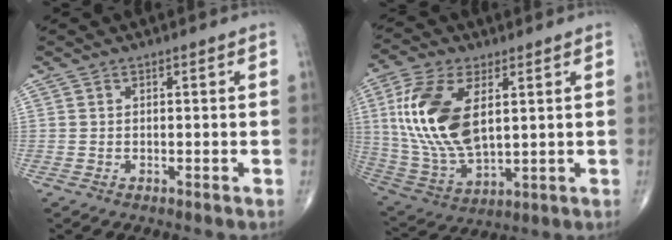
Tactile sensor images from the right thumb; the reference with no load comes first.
{"total": 18.1, "force": [4.1, 9.4, 14.8], "torque": [-0.309, -0.016, 0.086]}